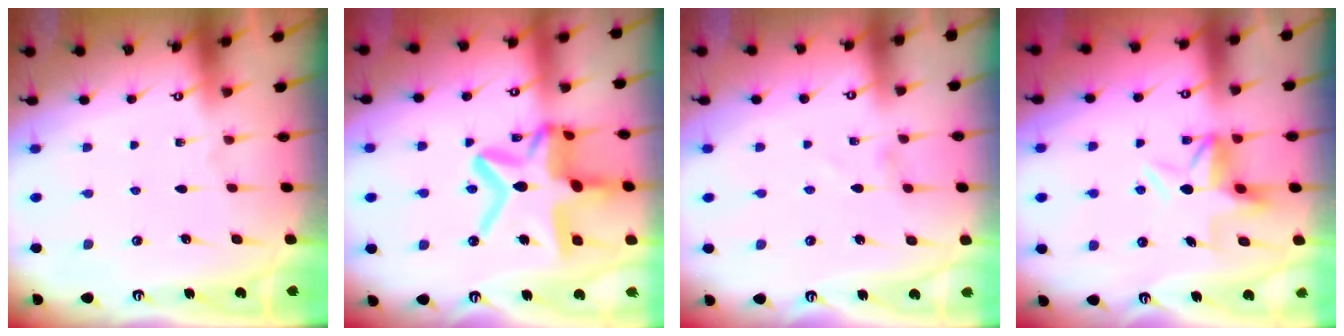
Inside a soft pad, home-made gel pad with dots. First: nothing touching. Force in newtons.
{"total": 20.5, "press": 20.4, "slide": 1.9}
{"total": 0.8, "press": 0.8, "slide": 0.1}
{"total": 6.2, "press": 6.2, "slide": 0.4}